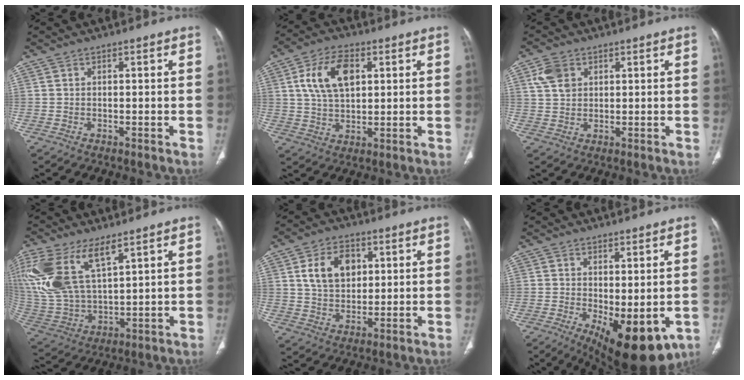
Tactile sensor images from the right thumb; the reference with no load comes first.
{"total": 11.2, "force": [3.2, 6.5, 8.6], "torque": [-0.150, 0.000, 0.059]}
{"total": 5.1, "force": [2.0, 3.7, 2.8], "torque": [-0.044, 0.000, 0.043]}
{"total": 20.1, "force": [10.2, 9.4, 14.5], "torque": [-0.337, -0.021, 0.218]}
{"total": 9.8, "force": [2.8, 7.0, 6.3], "torque": [-0.084, -0.005, 0.053]}
{"total": 13.1, "force": [-4.2, 5.5, 11.1], "torque": [-0.151, -0.020, -0.044]}